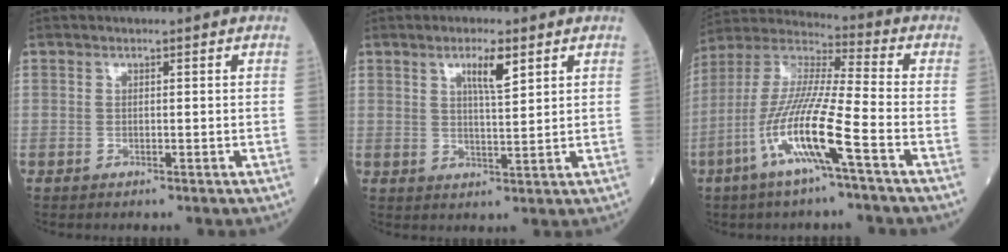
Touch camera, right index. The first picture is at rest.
{"total": 4.6, "force": [2.5, 0.6, 3.8], "torque": [-0.067, -0.001, 0.043]}
{"total": 14.0, "force": [-5.7, 0.2, 12.8], "torque": [-0.271, -0.005, -0.114]}